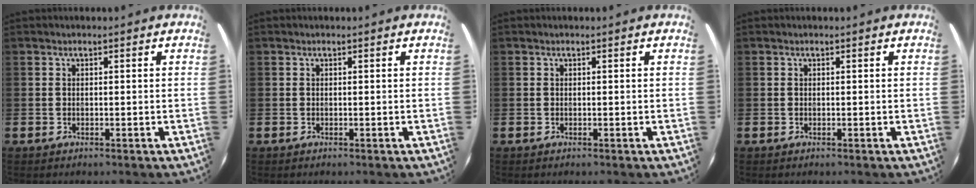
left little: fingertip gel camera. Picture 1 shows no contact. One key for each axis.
{"total": 0.0}
{"total": 0.0}
{"total": 0.0}